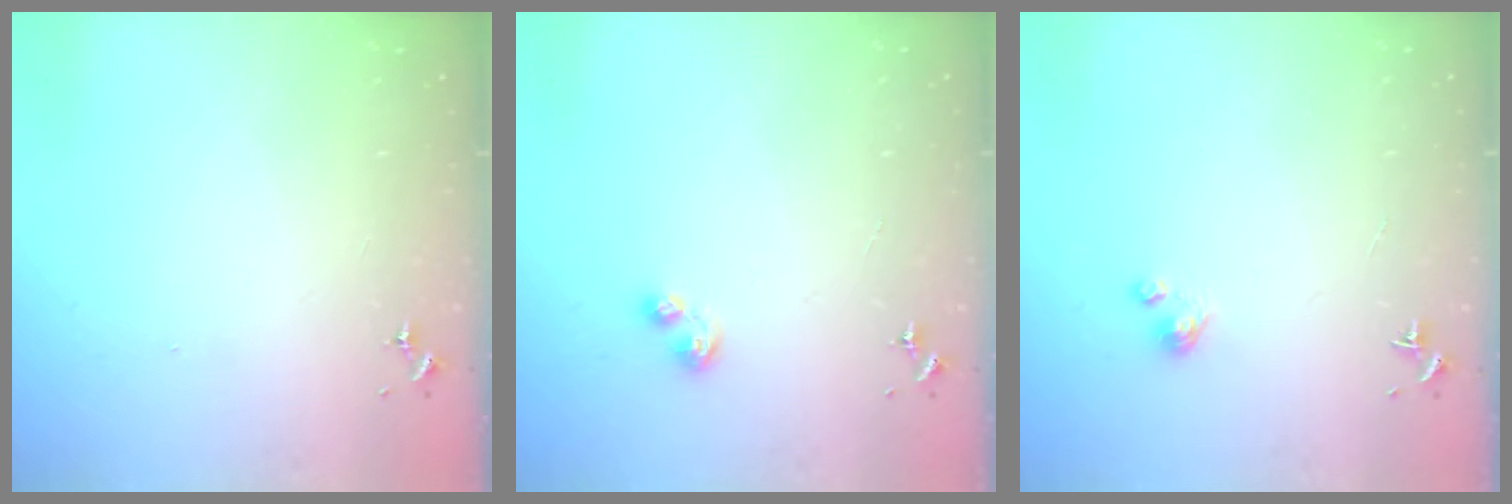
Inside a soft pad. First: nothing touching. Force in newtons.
{"total": 5.7, "press": 5.7, "slide": 0.6}
{"total": 3.1, "press": 3.1, "slide": 0.3}